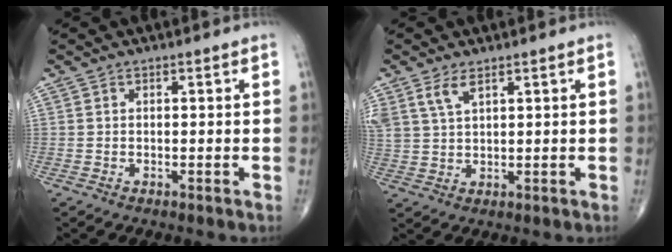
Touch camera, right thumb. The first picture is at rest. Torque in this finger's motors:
{"motor_torque": [0.15, 0.04, 0.50, 0.31, 0.15]}